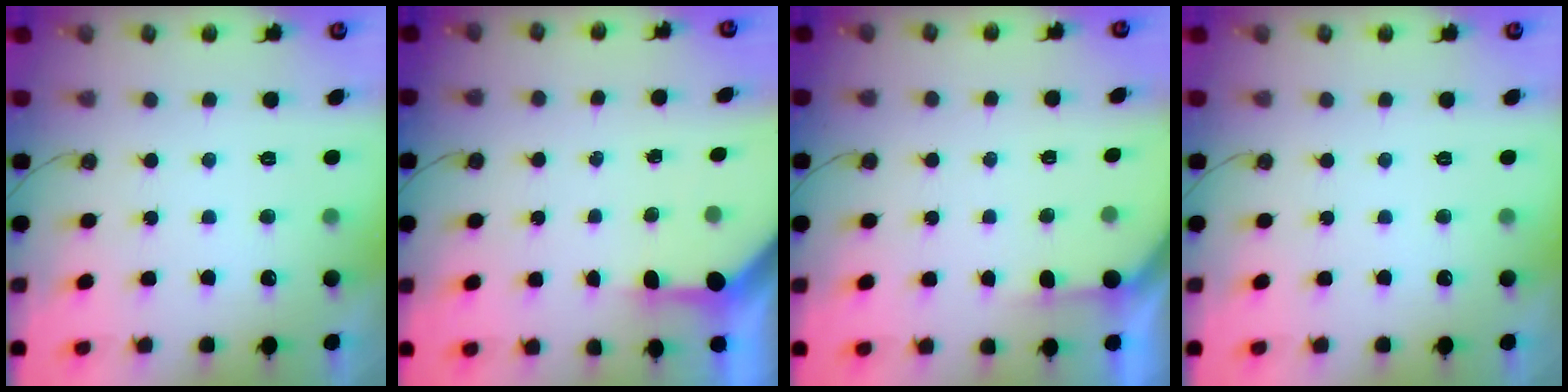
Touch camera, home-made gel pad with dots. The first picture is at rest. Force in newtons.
{"total": 3.4, "press": 3.4, "slide": 0.4}
{"total": 1.6, "press": 1.6, "slide": 0.2}
{"total": 0.0}